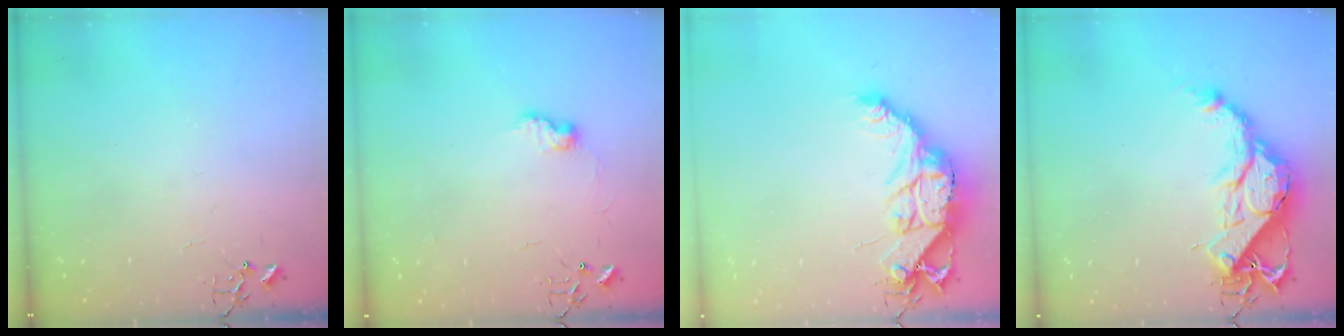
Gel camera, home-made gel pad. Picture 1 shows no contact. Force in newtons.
{"total": 7.6, "press": 7.5, "slide": 0.4}
{"total": 16.7, "press": 16.6, "slide": 1.4}
{"total": 17.2, "press": 17.1, "slide": 1.3}